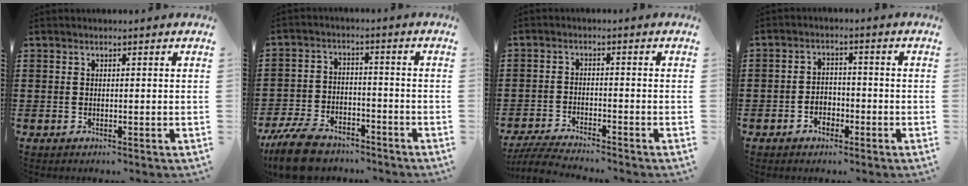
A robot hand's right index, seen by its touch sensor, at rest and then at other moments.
{"total": 8.2, "force": [-7.2, 2.5, 3.2], "torque": [-0.074, 0.017, -0.139]}
{"total": 4.2, "force": [-4.2, 0.1, 0.7], "torque": [-0.026, -0.007, -0.087]}
{"total": 2.8, "force": [-1.7, 1.8, 1.3], "torque": [-0.029, 0.001, -0.035]}